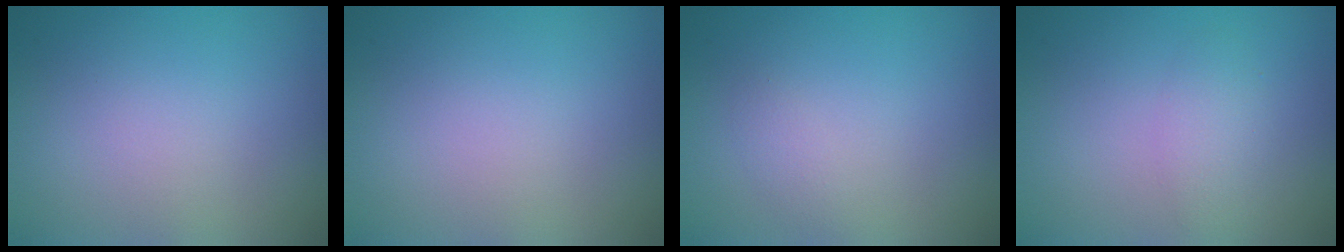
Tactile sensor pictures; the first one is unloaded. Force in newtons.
{"total": 0.0}
{"total": 0.8, "press": 0.8, "slide": 0.0}
{"total": 2.3, "press": 2.3, "slide": 0.0}